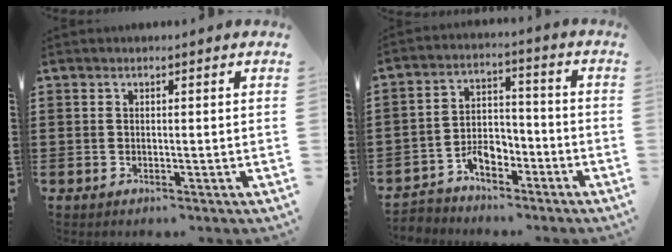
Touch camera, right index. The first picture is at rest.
{"total": 4.8, "force": [-3.3, 2.9, 1.9], "torque": [-0.036, 0.014, -0.065]}